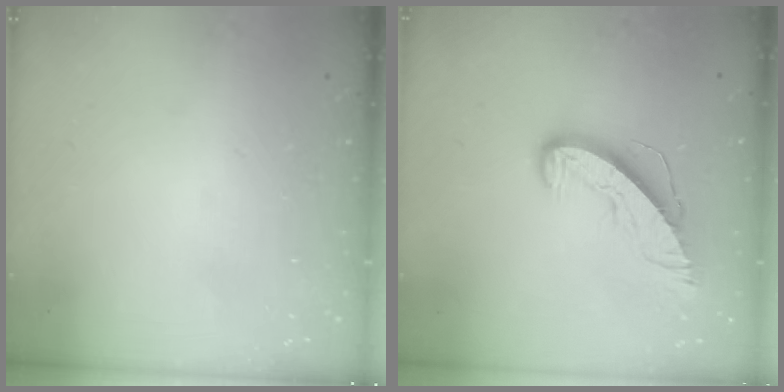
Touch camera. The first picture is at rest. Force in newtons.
{"total": 9.4, "press": 9.4, "slide": 0.4}